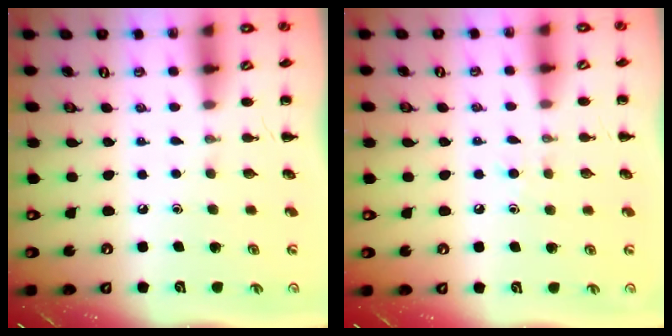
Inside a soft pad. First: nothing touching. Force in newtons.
{"total": 3.7, "press": 3.5, "slide": 1.2}